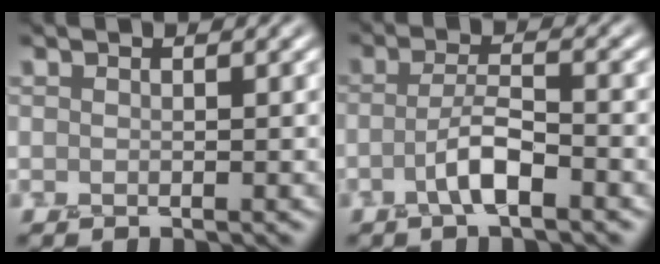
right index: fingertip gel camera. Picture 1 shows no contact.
{"total": 3.2, "force": [-1.4, 0.7, 2.7], "torque": [-0.053, 0.008, -0.033]}